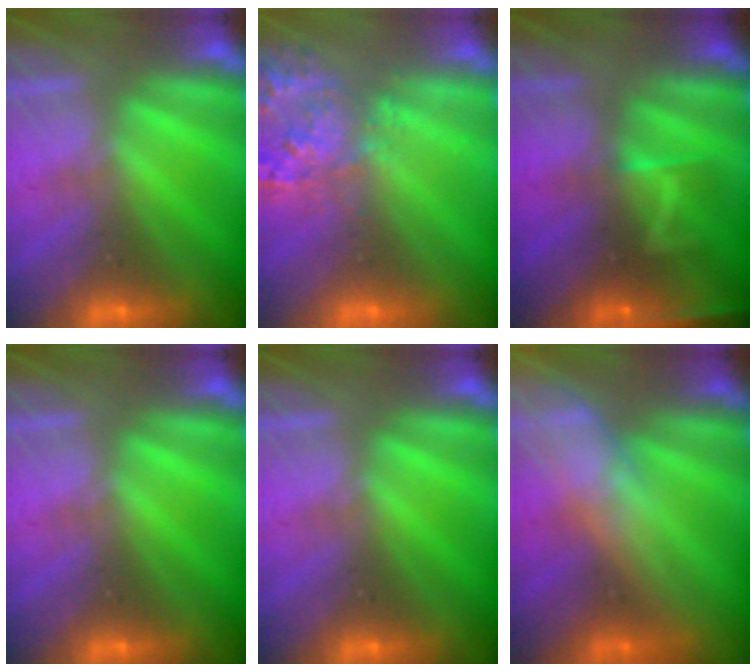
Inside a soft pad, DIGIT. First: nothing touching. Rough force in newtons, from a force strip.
{"total": 2.9}
{"total": 7.8}
{"total": 0.0}
{"total": 0.0}
{"total": 2.9}